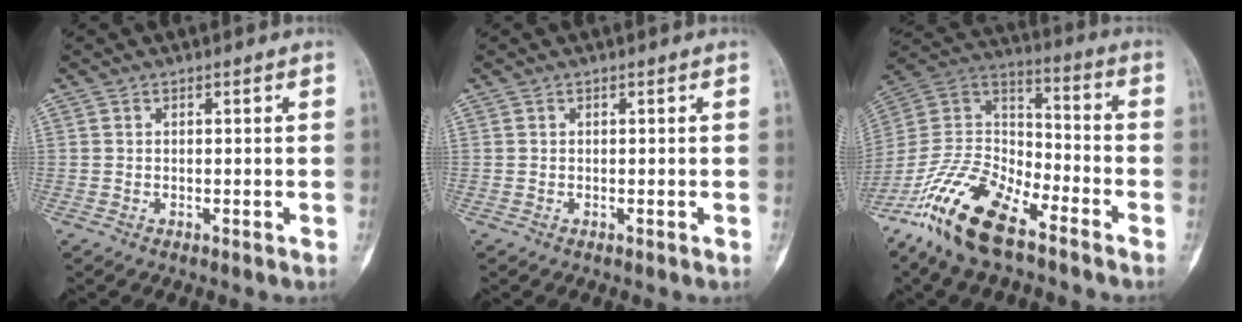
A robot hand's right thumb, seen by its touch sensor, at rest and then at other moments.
{"total": 0.0}
{"total": 18.8, "force": [-12.5, 7.4, 11.9], "torque": [-0.229, 0.068, -0.240]}